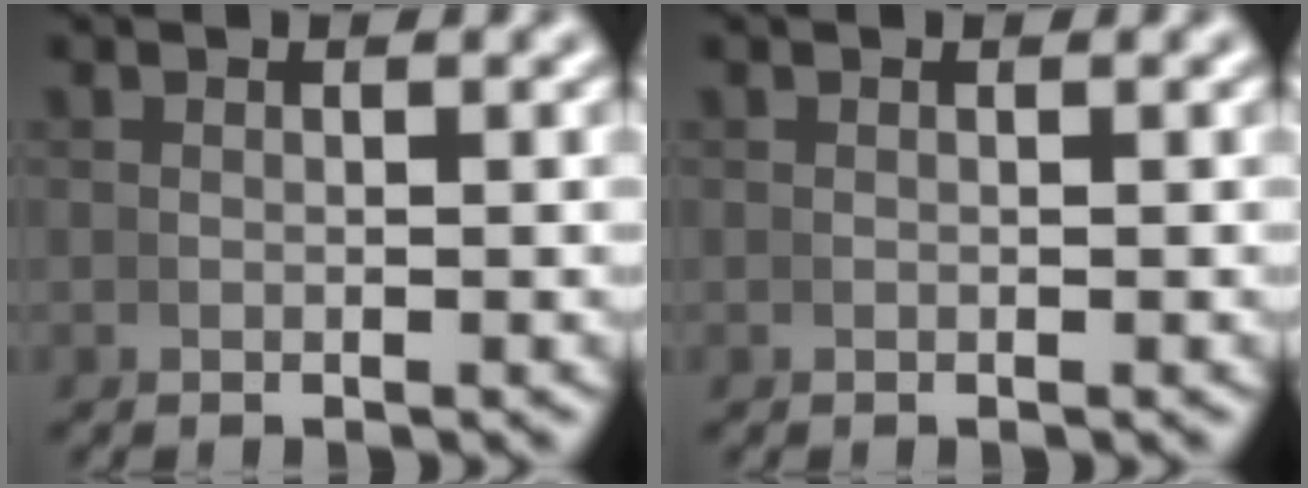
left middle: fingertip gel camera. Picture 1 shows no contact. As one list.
[{"total": 0.8, "force": [0.1, -0.7, -0.2], "torque": [0.010, -0.003, 0.006]}]